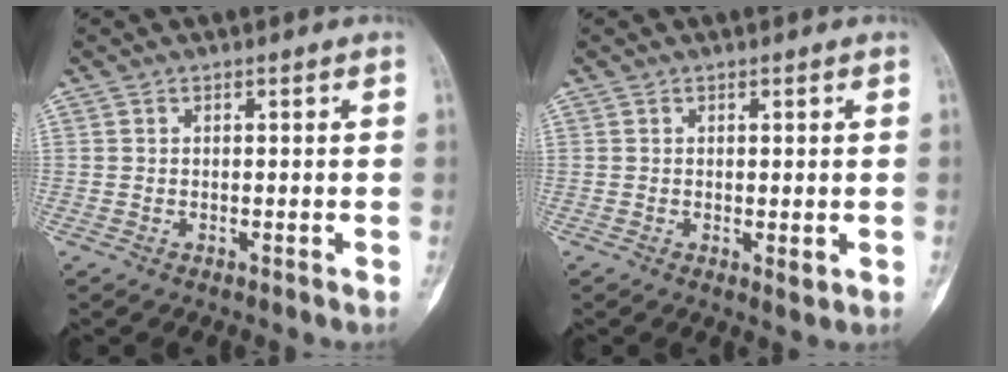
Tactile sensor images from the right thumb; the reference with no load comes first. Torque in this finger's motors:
{"motor_torque": [0.53, 0.29, 0.07, -0.20, 0.06]}